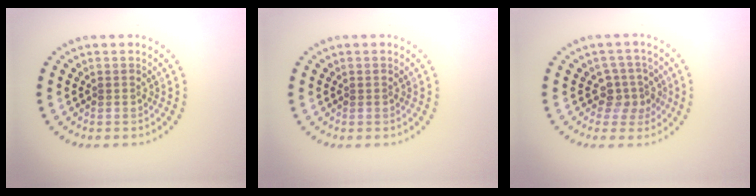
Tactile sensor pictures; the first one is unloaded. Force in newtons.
{"total": 0.0}
{"total": 2.5, "press": 2.0, "slide": 1.6}